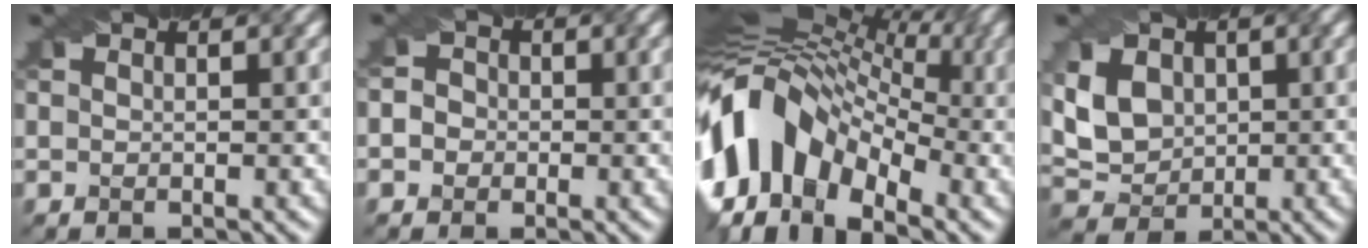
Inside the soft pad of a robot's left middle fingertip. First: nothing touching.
{"total": 2.8, "force": [0.1, 2.5, 1.3], "torque": [-0.001, 0.025, -0.026]}
{"total": 13.9, "force": [-1.6, 9.6, 10.0], "torque": [-0.202, 0.030, -0.038]}
{"total": 4.7, "force": [0.9, 3.7, 2.7], "torque": [-0.071, 0.008, 0.017]}